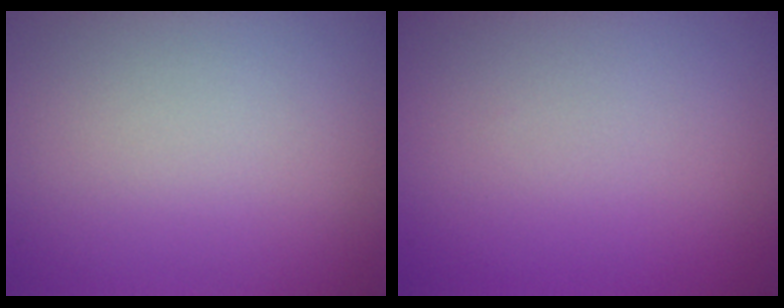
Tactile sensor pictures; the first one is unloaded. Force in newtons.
{"total": 0.0}